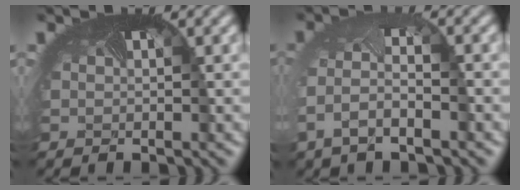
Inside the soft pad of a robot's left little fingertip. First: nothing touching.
{"total": 3.5, "force": [-1.8, 1.3, 2.7], "torque": [-0.073, -0.005, -0.038]}